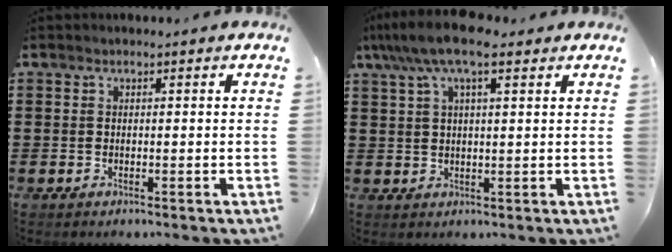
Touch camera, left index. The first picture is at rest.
{"total": 8.3, "force": [5.2, 2.4, 6.0], "torque": [-0.127, 0.004, 0.093]}